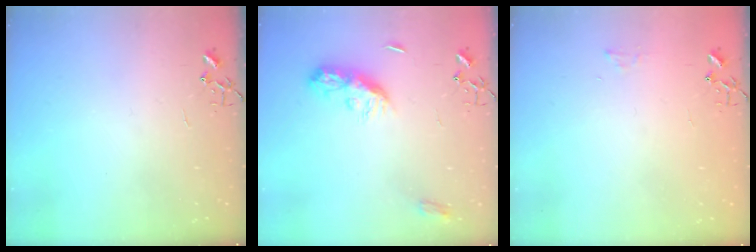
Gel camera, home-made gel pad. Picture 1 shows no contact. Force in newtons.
{"total": 9.2, "press": 9.2, "slide": 0.1}
{"total": 5.1, "press": 5.0, "slide": 0.6}